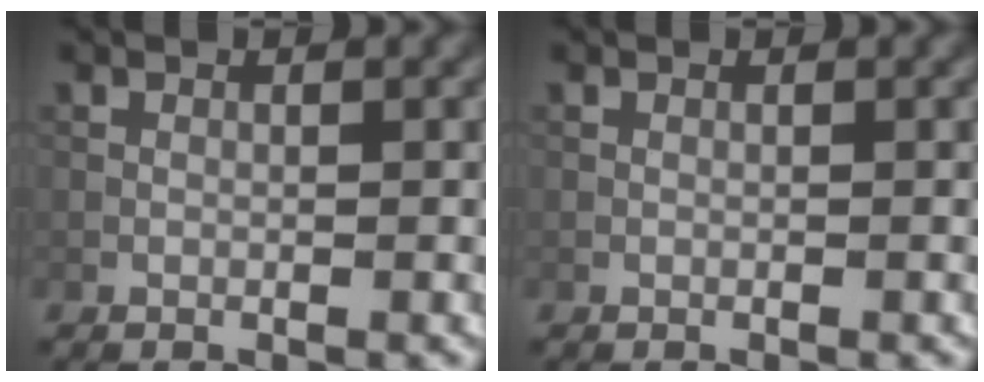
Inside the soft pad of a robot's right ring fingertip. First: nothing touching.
{"total": 0.0}